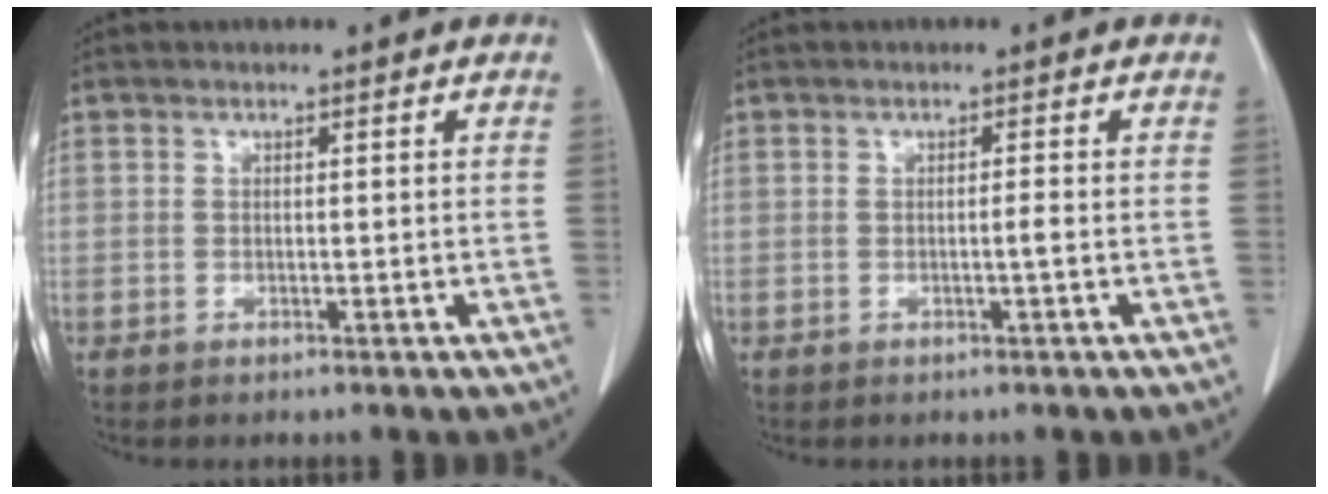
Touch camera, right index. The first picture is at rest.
{"total": 1.0, "force": [-0.3, -0.2, 0.9], "torque": [-0.014, -0.001, -0.005]}